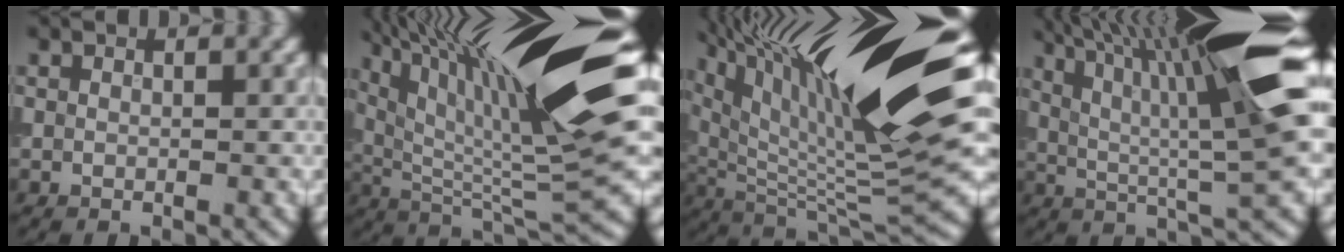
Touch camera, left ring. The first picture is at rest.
{"total": 17.9, "force": [6.7, 4.2, 16.1], "torque": [-0.277, 0.025, 0.120]}
{"total": 18.9, "force": [8.6, 4.7, 16.2], "torque": [-0.297, 0.021, 0.158]}
{"total": 13.8, "force": [4.4, 2.6, 12.8], "torque": [-0.210, 0.020, 0.070]}